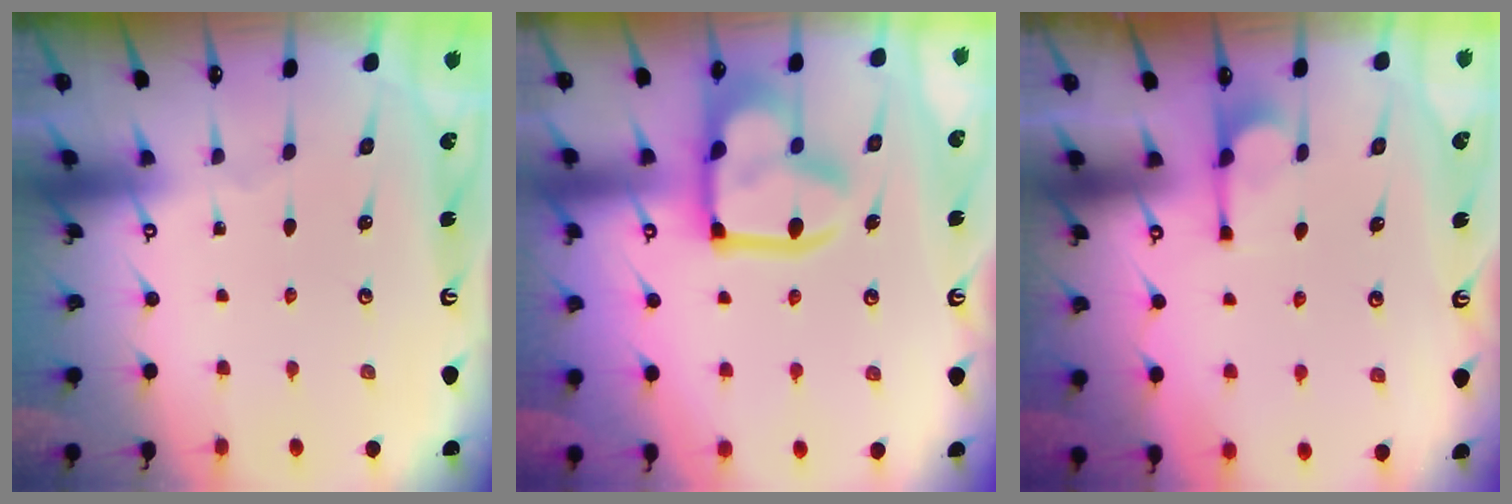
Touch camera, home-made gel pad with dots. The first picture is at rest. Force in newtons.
{"total": 21.7, "press": 21.7, "slide": 1.7}
{"total": 1.3, "press": 1.1, "slide": 0.6}